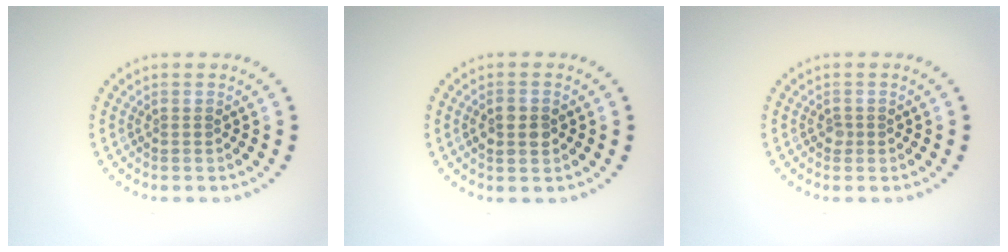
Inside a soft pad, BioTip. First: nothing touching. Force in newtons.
{"total": 2.0, "press": 2.0, "slide": 0.2}
{"total": 0.8, "press": 0.6, "slide": 0.5}